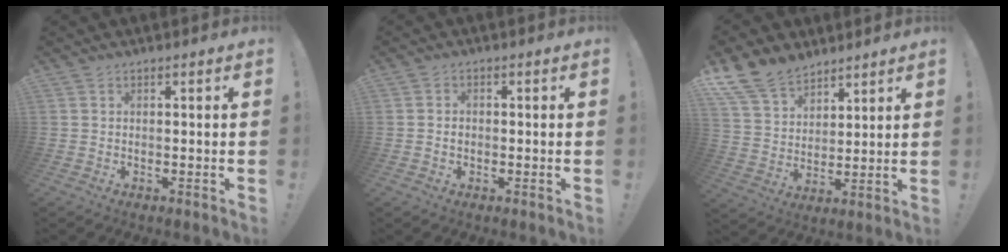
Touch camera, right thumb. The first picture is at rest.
{"total": 1.4, "force": [-0.4, 1.2, 0.7], "torque": [-0.006, 0.002, -0.008]}
{"total": 13.6, "force": [10.5, 7.5, 4.3], "torque": [-0.088, -0.070, 0.202]}